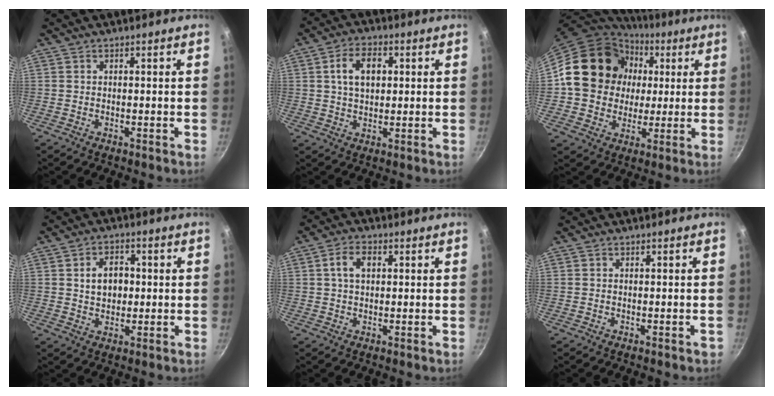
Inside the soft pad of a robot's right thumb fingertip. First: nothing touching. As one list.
[{"total": 7.9, "force": [1.7, 5.1, 5.8], "torque": [-0.082, 0.006, 0.026]}, {"total": 18.9, "force": [3.2, 16.4, 8.8], "torque": [-0.133, 0.019, 0.052]}, {"total": 6.7, "force": [0.7, 5.0, 4.4], "torque": [-0.051, 0.008, 0.011]}, {"total": 5.0, "force": [1.1, 3.2, 3.7], "torque": [-0.055, 0.008, 0.017]}, {"total": 0.6, "force": [-0.3, 0.3, 0.4], "torque": [-0.003, 0.007, -0.002]}]